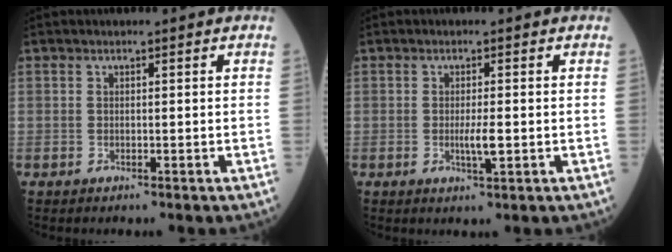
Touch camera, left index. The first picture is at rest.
{"total": 2.5, "force": [-0.4, 0.2, 2.5], "torque": [-0.047, -0.007, -0.007]}